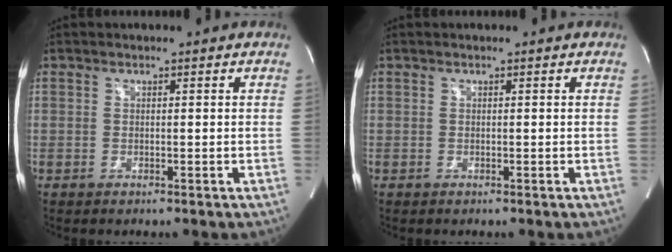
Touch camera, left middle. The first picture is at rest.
{"total": 0.0}